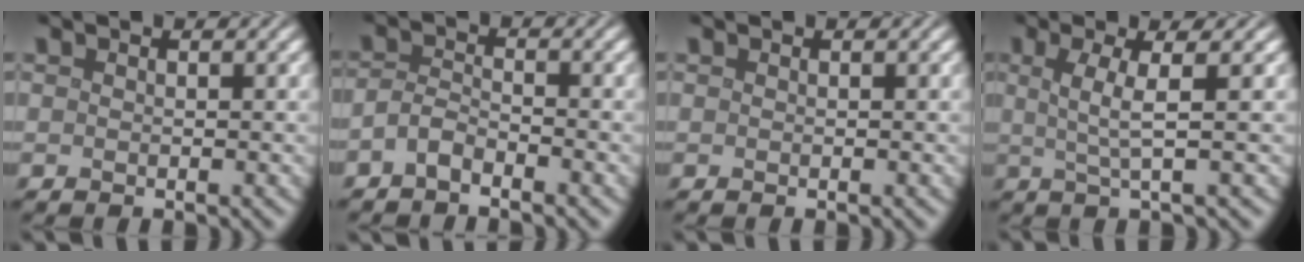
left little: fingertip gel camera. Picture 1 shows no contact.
{"total": 2.1, "force": [-1.5, 0.7, 1.3], "torque": [-0.028, 0.004, -0.037]}
{"total": 0.0}
{"total": 3.4, "force": [0.7, 0.6, 3.3], "torque": [-0.062, 0.001, 0.012]}